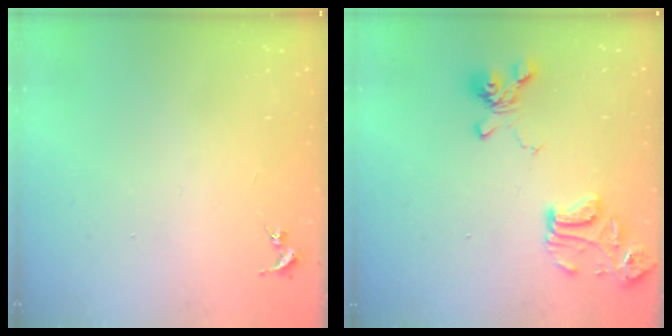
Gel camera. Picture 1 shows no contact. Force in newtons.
{"total": 15.9, "press": 15.8, "slide": 1.7}